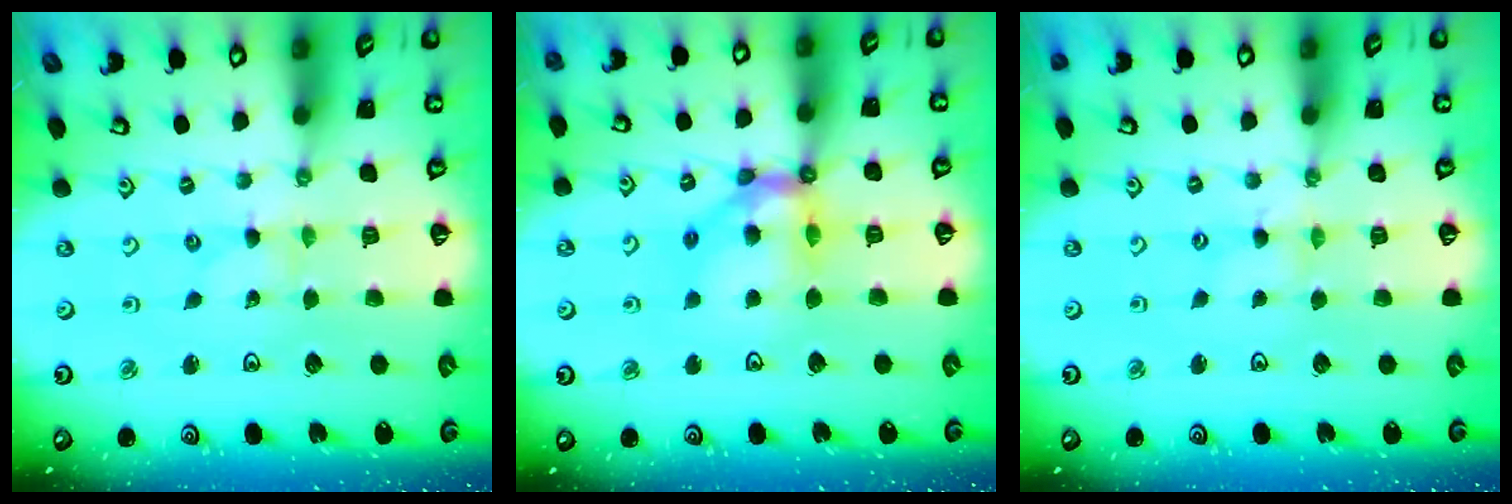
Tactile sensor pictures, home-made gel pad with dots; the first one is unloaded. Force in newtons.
{"total": 12.2, "press": 12.1, "slide": 1.5}
{"total": 1.2, "press": 1.1, "slide": 0.2}